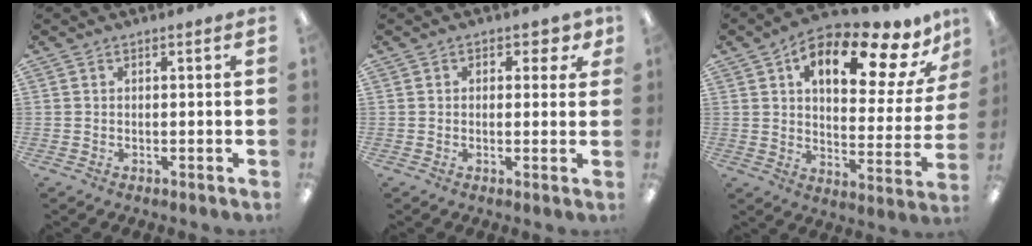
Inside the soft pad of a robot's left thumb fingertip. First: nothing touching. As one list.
[{"total": 3.0, "force": [1.0, 2.2, 1.8], "torque": [-0.012, 0.000, 0.013]}, {"total": 17.3, "force": [10.5, 7.0, 11.9], "torque": [-0.171, -0.066, 0.164]}]